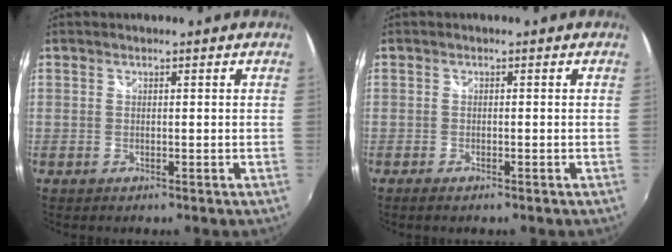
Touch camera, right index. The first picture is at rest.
{"total": 1.2, "force": [-1.0, 0.2, 0.7], "torque": [-0.014, -0.006, -0.018]}